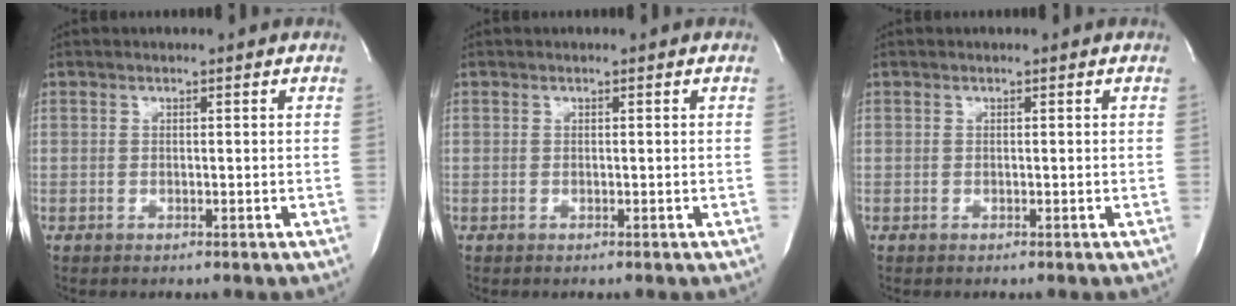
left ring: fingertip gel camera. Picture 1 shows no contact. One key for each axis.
{"total": 0.0}
{"total": 0.0}